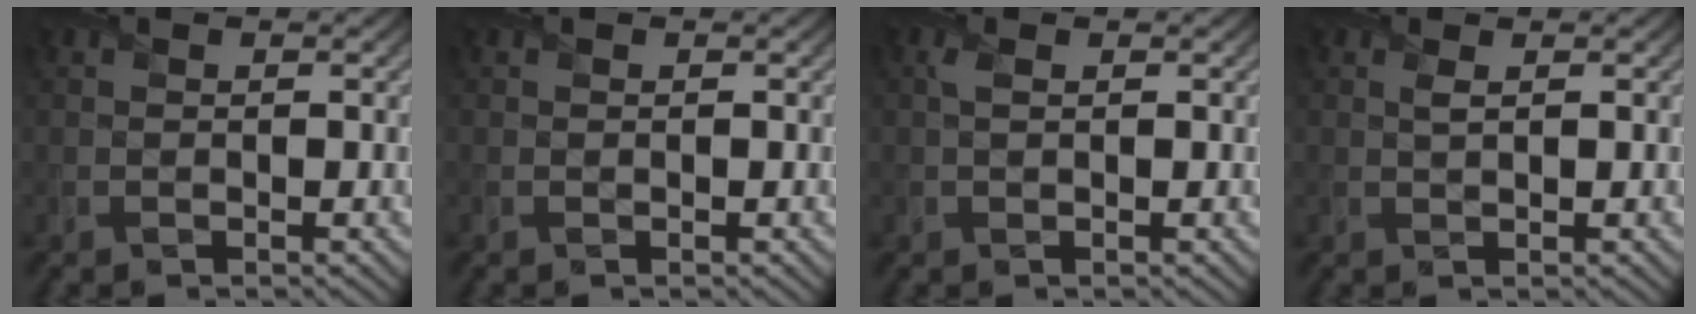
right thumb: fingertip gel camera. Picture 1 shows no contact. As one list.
[{"total": 0.0}, {"total": 1.0, "force": [0.4, 0.3, 0.9], "torque": [-0.022, 0.001, 0.008]}, {"total": 0.8, "force": [0.5, 0.0, 0.5], "torque": [-0.016, 0.003, 0.011]}]